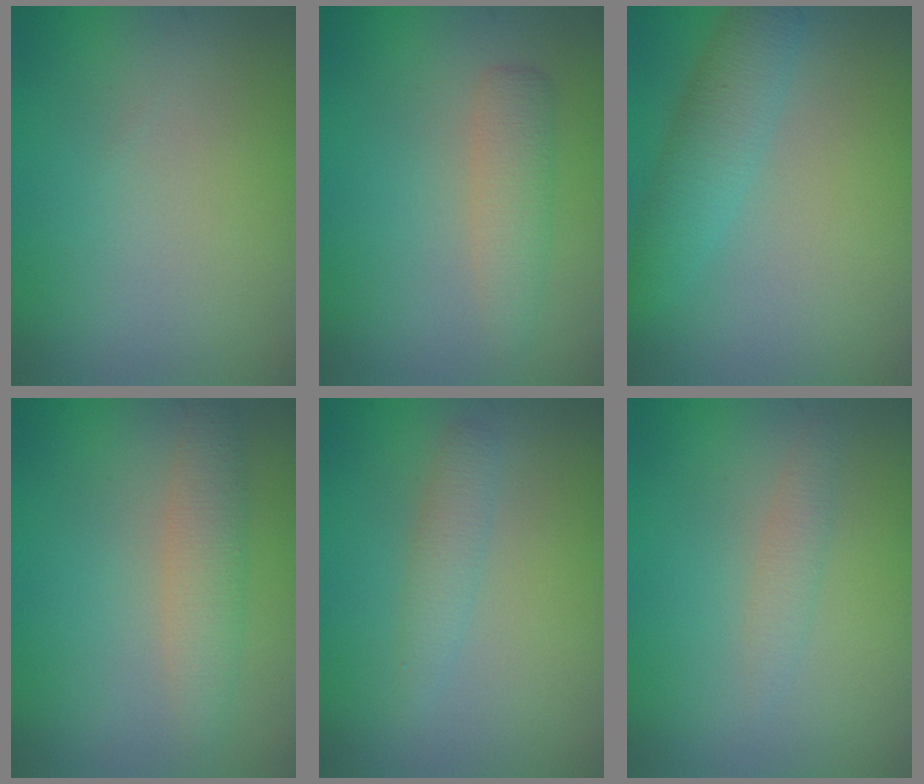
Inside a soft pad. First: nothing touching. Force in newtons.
{"total": 2.2, "press": 2.2, "slide": 0.0}
{"total": 3.3, "press": 3.3, "slide": 0.0}
{"total": 2.6, "press": 2.6, "slide": 0.1}
{"total": 1.6, "press": 1.6, "slide": 0.2}
{"total": 1.3, "press": 1.3, "slide": 0.0}